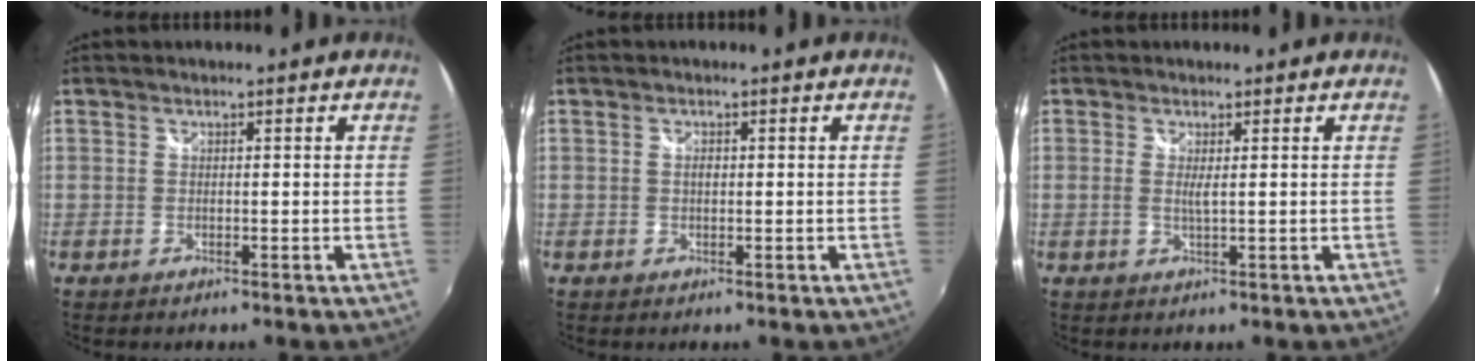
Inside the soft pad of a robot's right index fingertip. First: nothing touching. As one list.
[{"total": 0.9, "force": [0.1, 0.6, 0.7], "torque": [-0.012, 0.002, -0.001]}, {"total": 1.5, "force": [0.3, -0.1, 1.5], "torque": [-0.028, -0.004, 0.002]}]